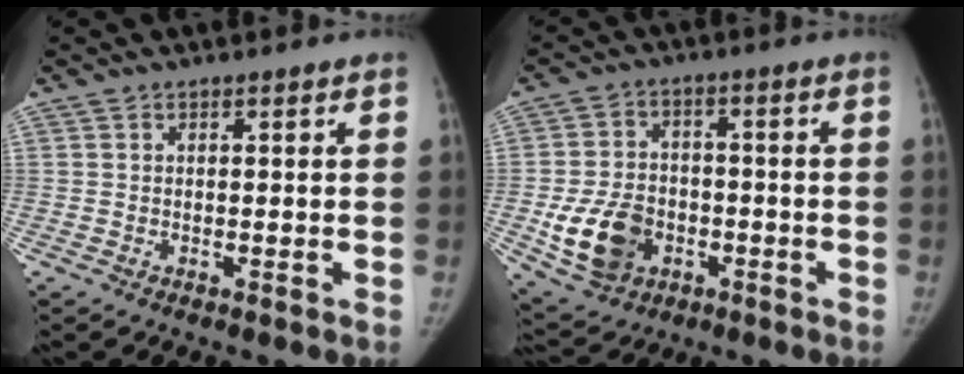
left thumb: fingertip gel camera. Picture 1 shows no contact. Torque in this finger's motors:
{"motor_torque": [-0.44, 0.68, 0.55, -0.50, 0.10]}